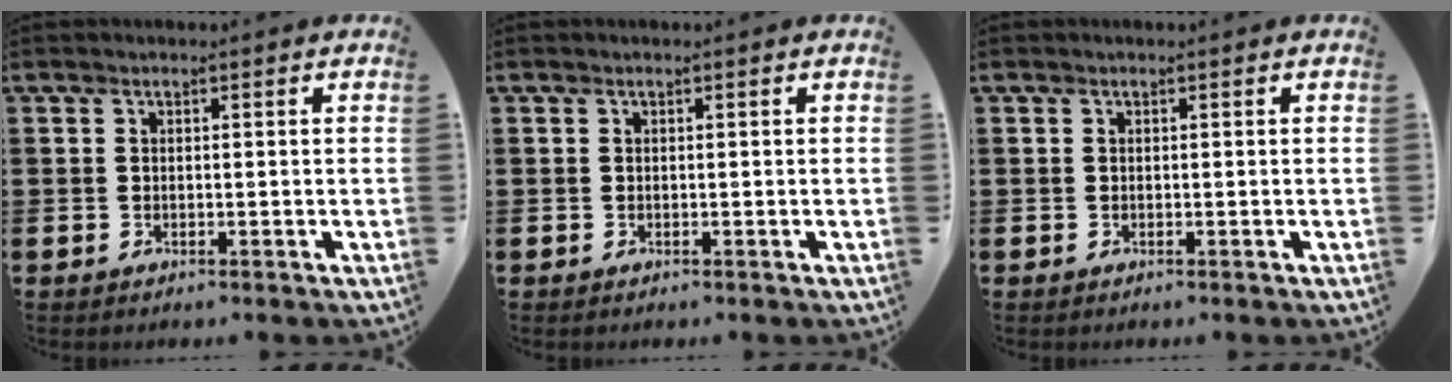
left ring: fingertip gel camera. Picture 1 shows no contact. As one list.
[{"total": 0.0}, {"total": 0.0}]